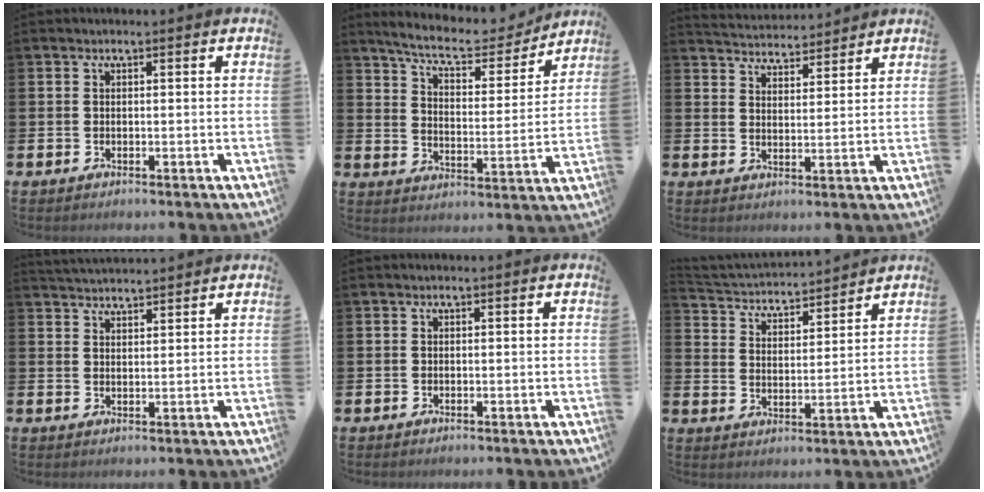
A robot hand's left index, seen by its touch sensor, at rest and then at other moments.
{"total": 8.6, "force": [7.9, 1.5, 2.9], "torque": [-0.079, -0.053, 0.134]}
{"total": 4.4, "force": [4.4, 0.3, -0.4], "torque": [-0.004, -0.030, 0.079]}
{"total": 3.3, "force": [3.3, 0.2, 0.0], "torque": [-0.005, -0.016, 0.061]}
{"total": 0.0}
{"total": 3.7, "force": [3.6, 0.8, 0.1], "torque": [-0.025, -0.033, 0.058]}